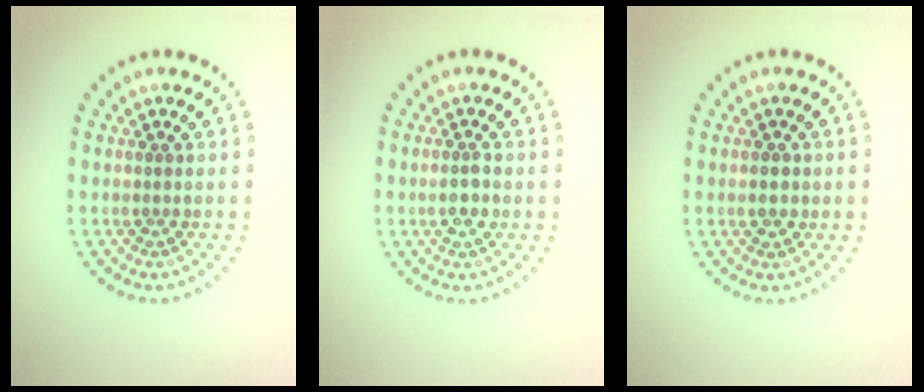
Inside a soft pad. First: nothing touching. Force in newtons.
{"total": 1.6, "press": 1.6, "slide": 0.2}
{"total": 1.7, "press": 1.7, "slide": 0.1}